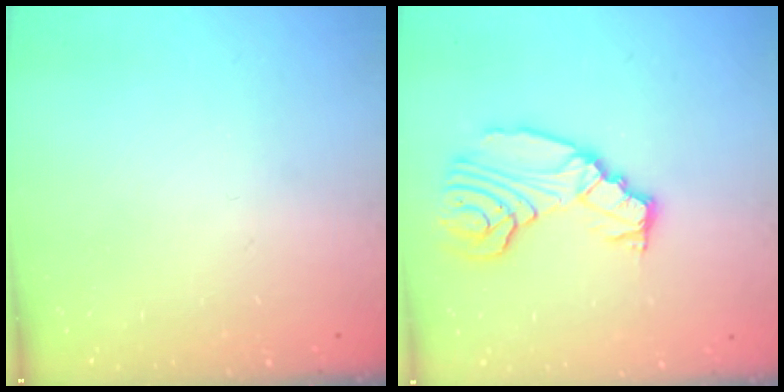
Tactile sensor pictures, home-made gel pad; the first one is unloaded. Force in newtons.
{"total": 11.5, "press": 11.5, "slide": 1.0}